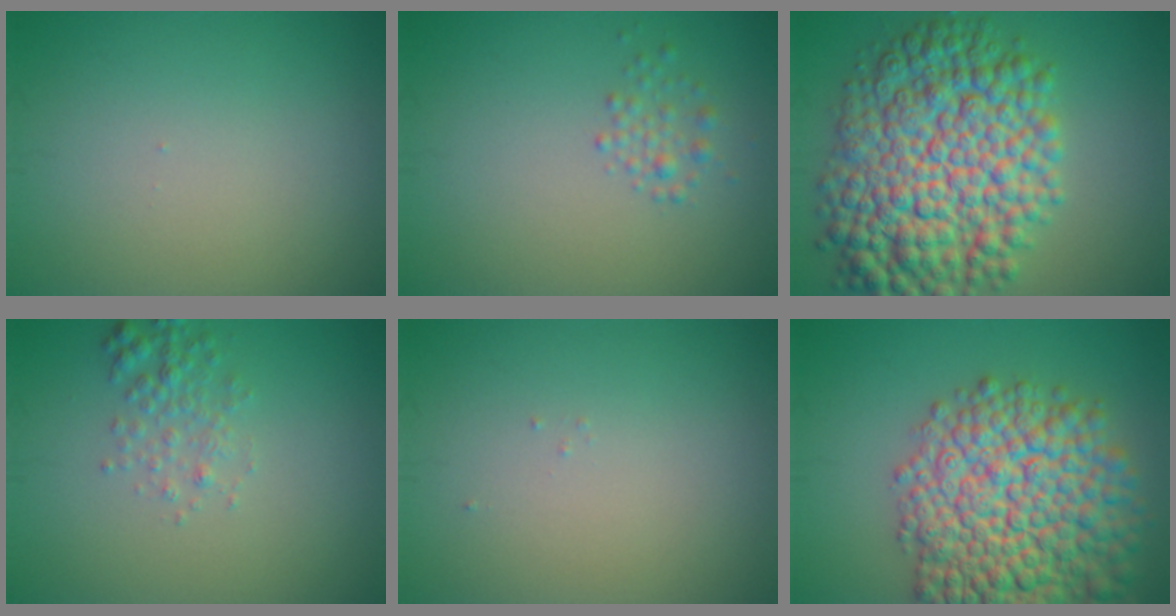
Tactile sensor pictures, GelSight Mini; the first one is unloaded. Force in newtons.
{"total": 1.4, "press": 1.4, "slide": 0.1}
{"total": 12.6, "press": 12.6, "slide": 0.3}
{"total": 2.0, "press": 2.0, "slide": 0.1}
{"total": 0.0}
{"total": 13.2, "press": 13.1, "slide": 0.6}